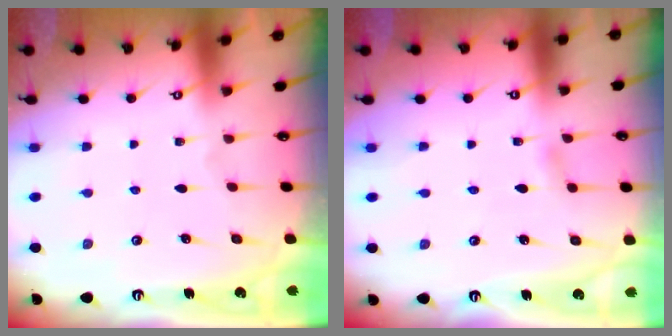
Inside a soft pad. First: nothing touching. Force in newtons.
{"total": 2.2, "press": 2.2, "slide": 0.3}